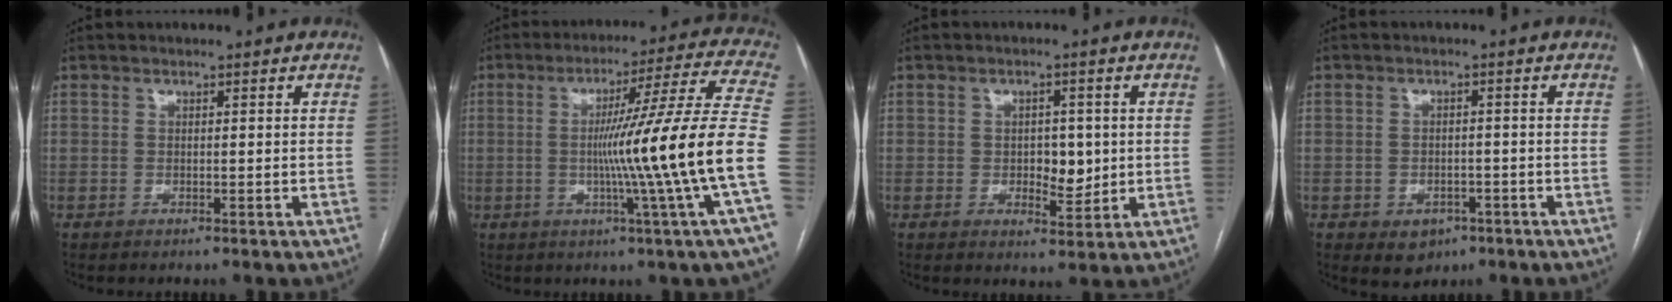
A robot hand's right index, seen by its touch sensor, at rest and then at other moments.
{"total": 20.0, "force": [-3.2, -3.6, 19.4], "torque": [-0.248, -0.005, -0.065]}
{"total": 4.5, "force": [-0.1, 2.5, 3.7], "torque": [-0.047, 0.000, 0.005]}
{"total": 4.2, "force": [-2.2, 3.2, 1.7], "torque": [-0.018, 0.004, -0.018]}